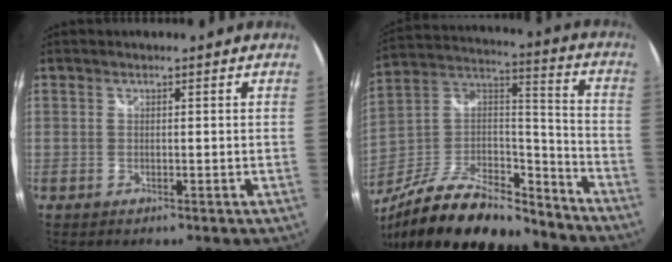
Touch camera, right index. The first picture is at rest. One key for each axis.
{"total": 24.8, "fx": -18.6, "fy": 8.8, "fz": 13.8, "tx": -0.265, "ty": 0.007, "tz": -0.304}